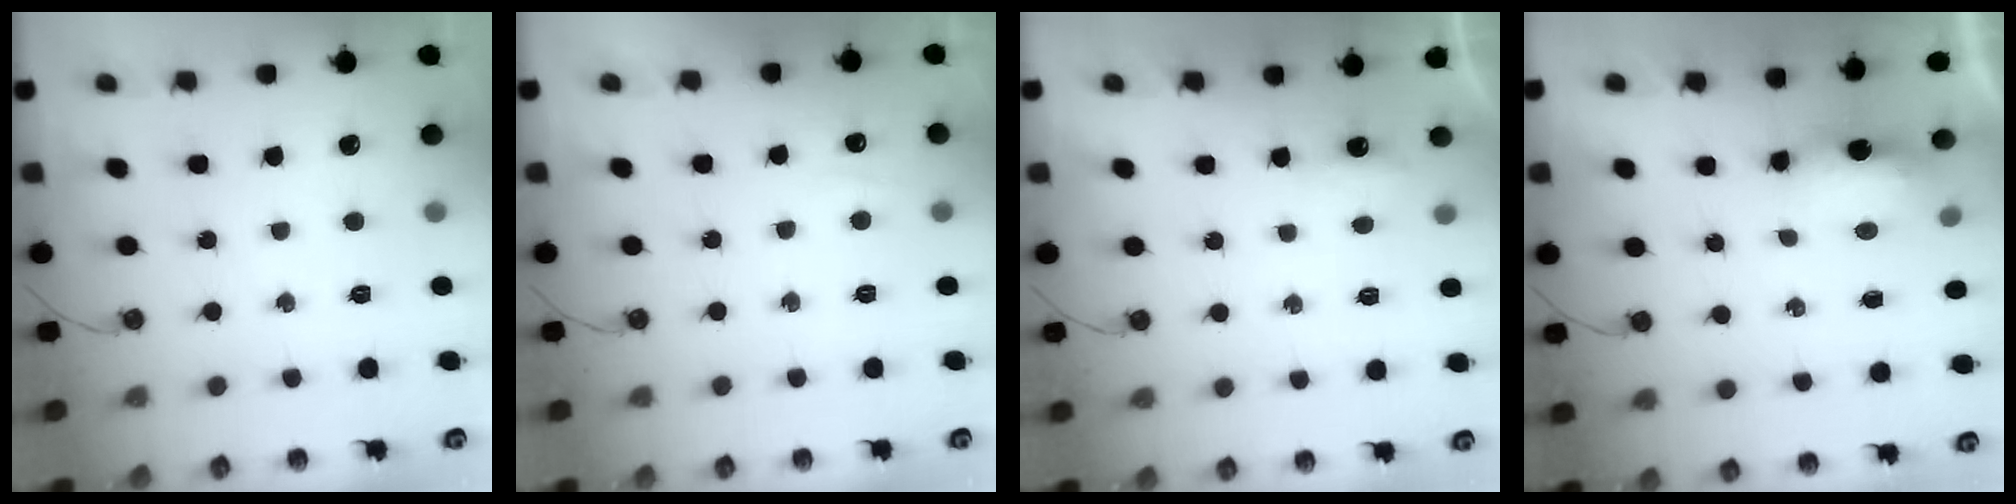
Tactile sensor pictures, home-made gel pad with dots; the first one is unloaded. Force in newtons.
{"total": 3.2, "press": 3.2, "slide": 0.5}
{"total": 3.0, "press": 2.9, "slide": 0.5}
{"total": 6.1, "press": 6.0, "slide": 0.5}